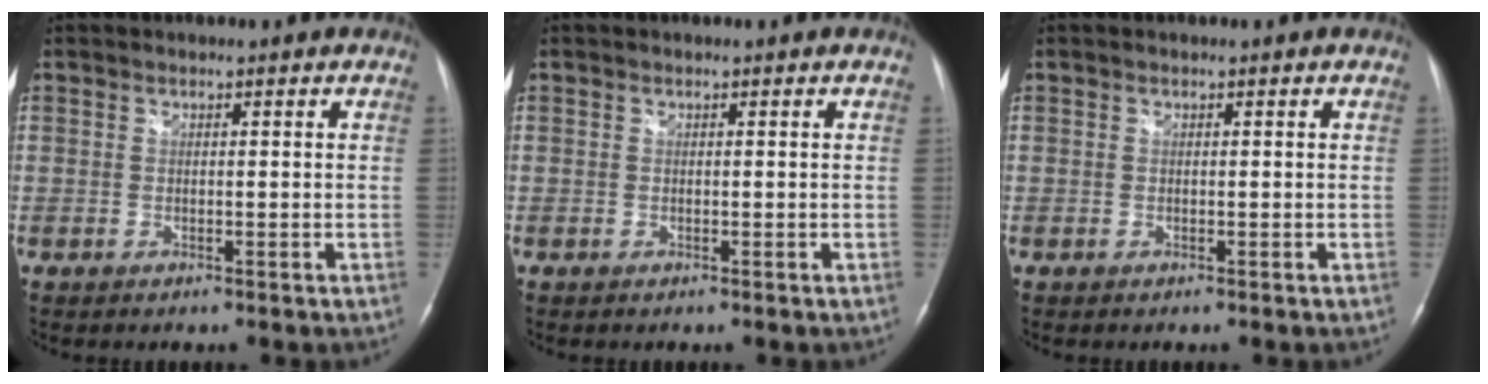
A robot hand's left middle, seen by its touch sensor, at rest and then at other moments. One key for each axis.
{"total": 0.0}
{"total": 0.0}